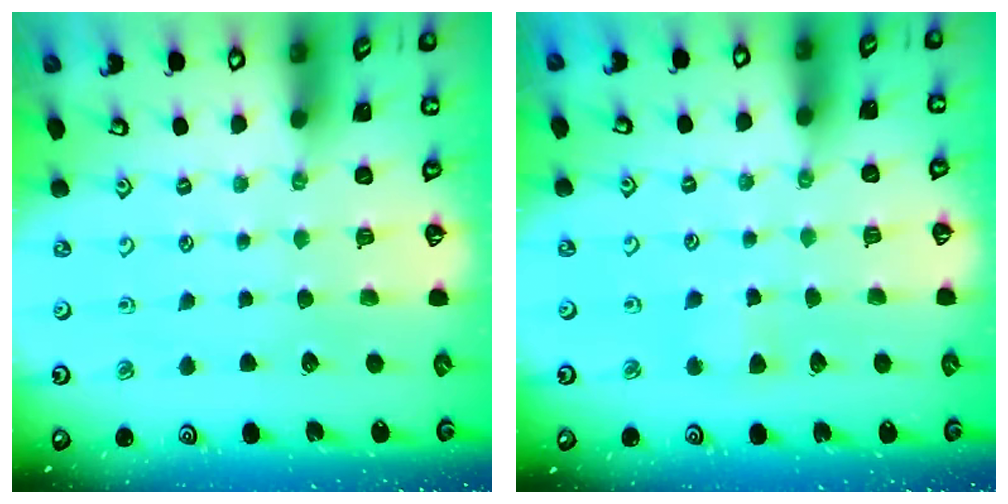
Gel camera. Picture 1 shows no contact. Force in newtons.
{"total": 3.7, "press": 3.6, "slide": 0.5}